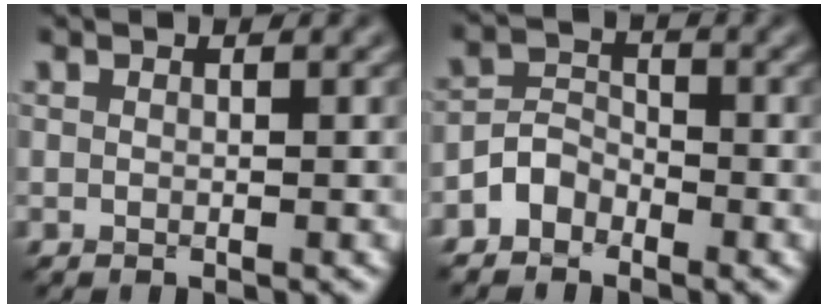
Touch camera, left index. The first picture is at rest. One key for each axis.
{"total": 2.4, "fx": -1.8, "fy": 1.5, "fz": 0.5, "tx": -0.006, "ty": 0.014, "tz": -0.041}